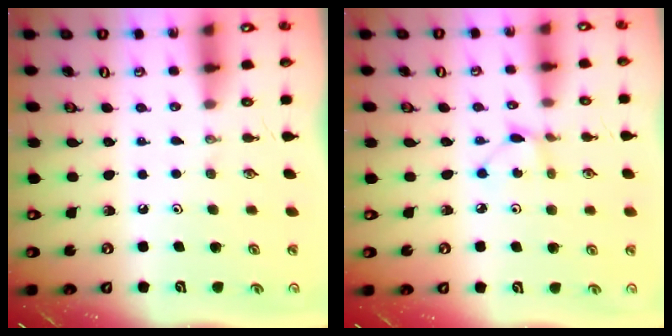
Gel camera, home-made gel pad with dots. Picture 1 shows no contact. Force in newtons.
{"total": 2.2, "press": 2.2, "slide": 0.3}